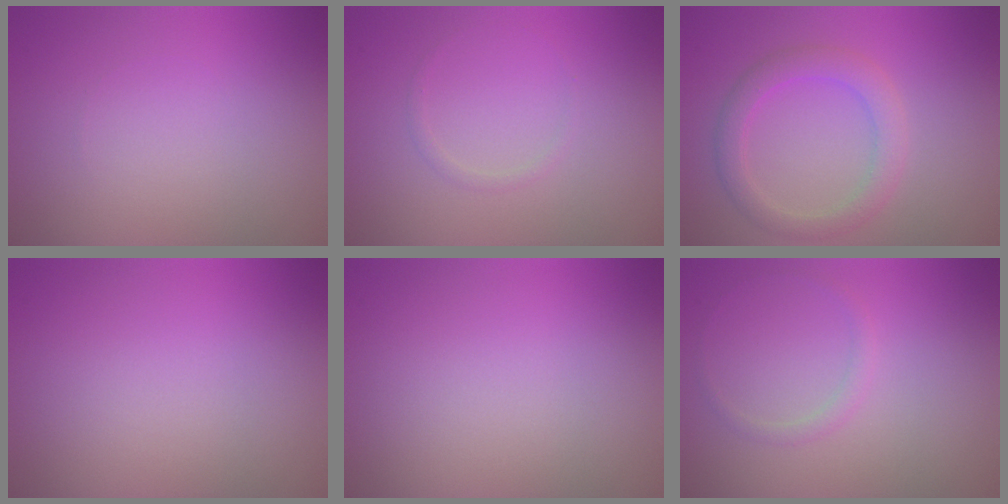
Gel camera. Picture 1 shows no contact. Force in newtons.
{"total": 0.6, "press": 0.6, "slide": 0.0}
{"total": 2.9, "press": 2.9, "slide": 0.4}
{"total": 0.0}
{"total": 0.0}
{"total": 0.8, "press": 0.8, "slide": 0.0}